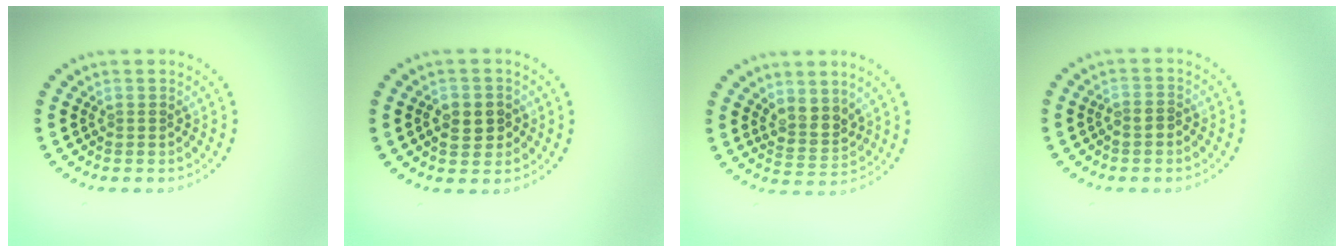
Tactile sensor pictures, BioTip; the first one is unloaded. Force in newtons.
{"total": 2.8, "press": 2.7, "slide": 0.5}
{"total": 2.5, "press": 2.1, "slide": 1.4}
{"total": 1.1, "press": 0.8, "slide": 0.8}